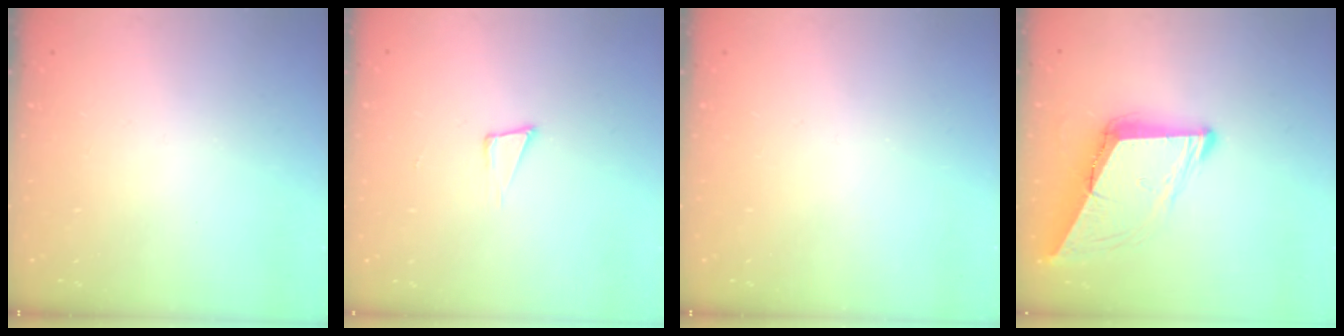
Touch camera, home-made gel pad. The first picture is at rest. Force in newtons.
{"total": 5.1, "press": 3.8, "slide": 3.3}
{"total": 0.0}
{"total": 9.5, "press": 9.4, "slide": 1.6}